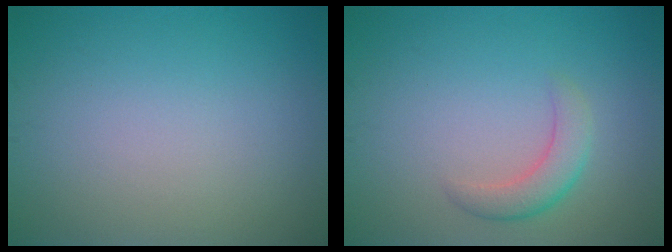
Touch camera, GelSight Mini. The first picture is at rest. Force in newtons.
{"total": 2.5, "press": 2.5, "slide": 0.0}